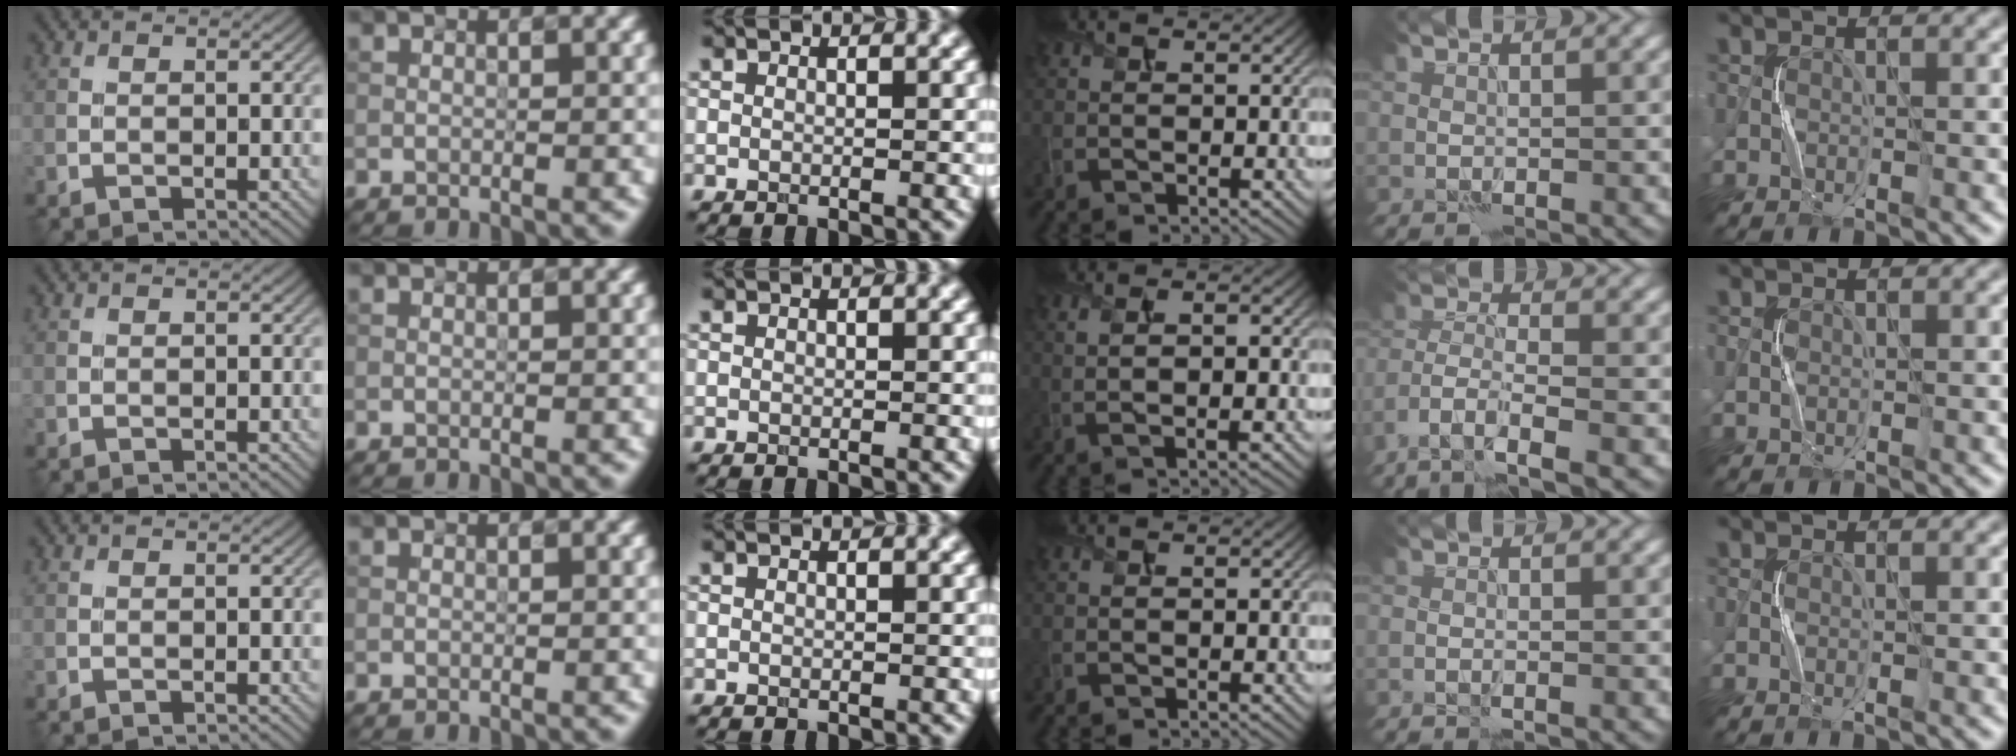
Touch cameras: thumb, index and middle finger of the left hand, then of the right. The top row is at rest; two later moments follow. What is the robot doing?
{"motion": "squeeze", "object": "sponge"}